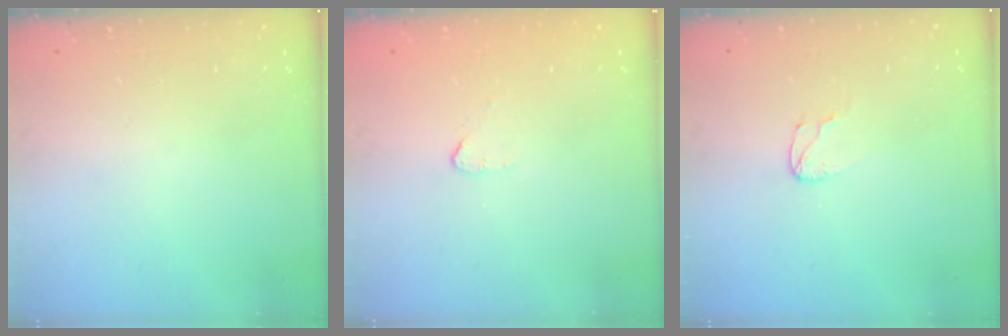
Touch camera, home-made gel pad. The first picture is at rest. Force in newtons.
{"total": 2.5, "press": 2.5, "slide": 0.2}
{"total": 3.3, "press": 3.3, "slide": 0.3}